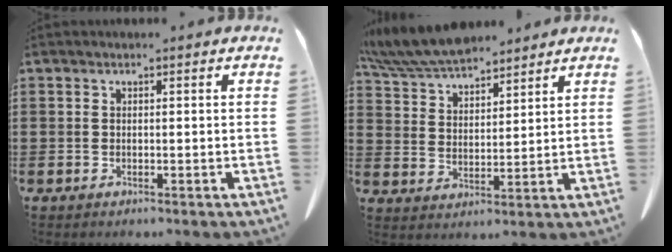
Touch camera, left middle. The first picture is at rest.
{"total": 7.9, "force": [7.2, 1.8, 2.7], "torque": [-0.080, -0.022, 0.134]}